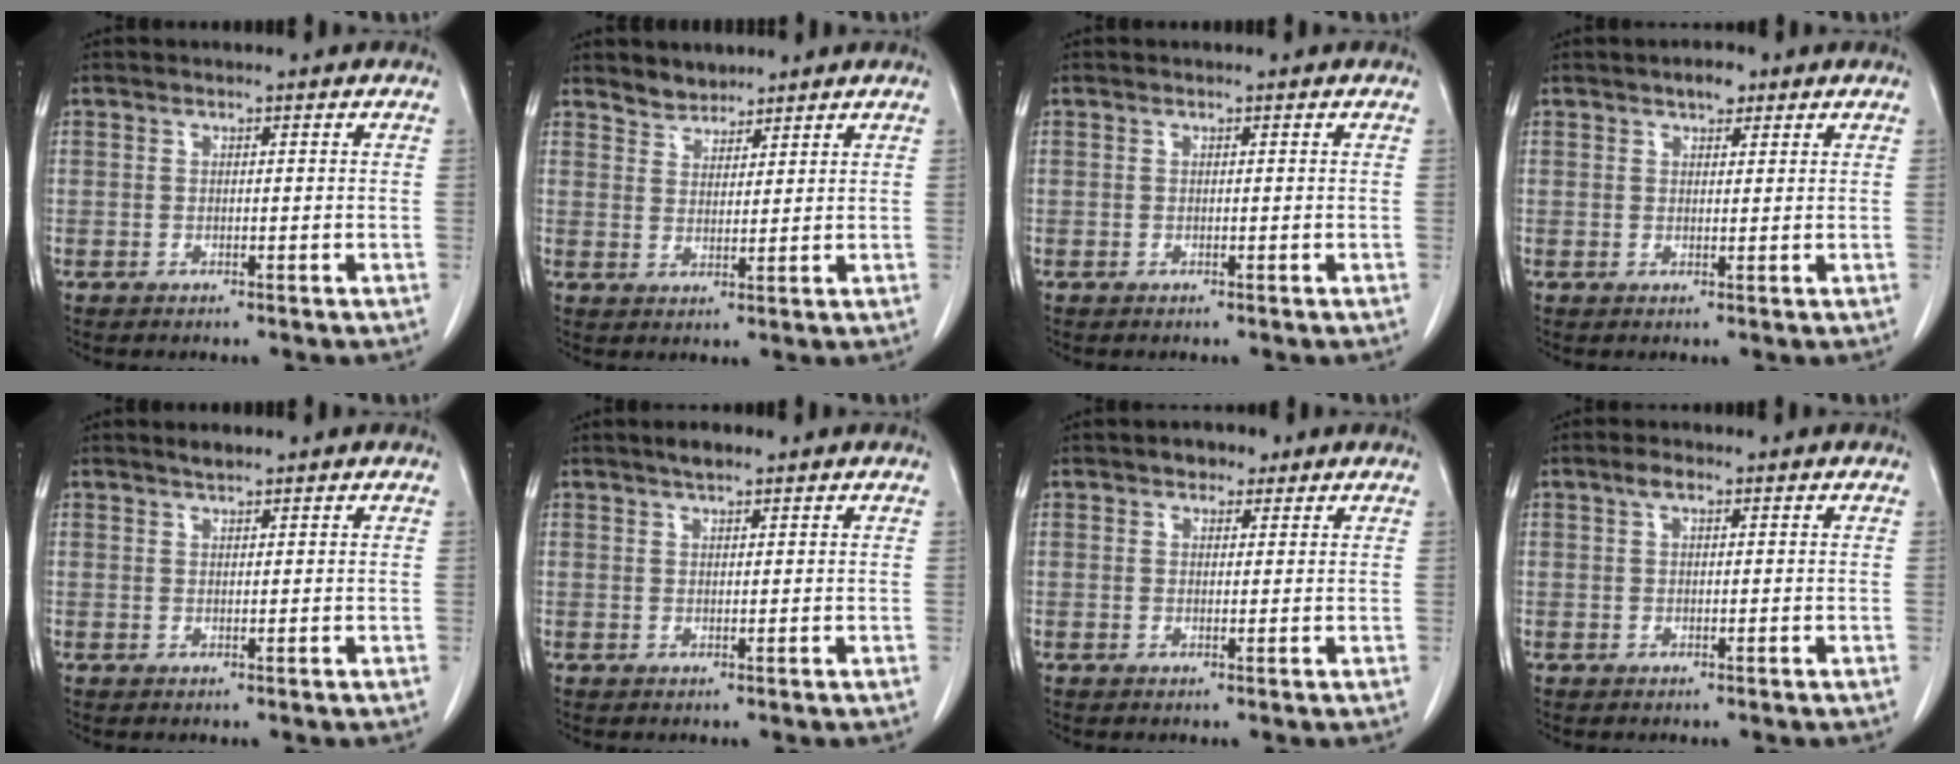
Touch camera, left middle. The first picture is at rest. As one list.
[{"total": 3.1, "force": [2.8, 1.3, 0.0], "torque": [0.001, 0.007, 0.050]}, {"total": 0.0}, {"total": 2.4, "force": [1.6, 1.2, 1.3], "torque": [-0.022, 0.004, 0.023]}, {"total": 1.3, "force": [1.2, 0.2, 0.6], "torque": [-0.019, 0.004, 0.023]}, {"total": 2.2, "force": [1.7, 0.6, 1.3], "torque": [-0.029, 0.008, 0.028]}, {"total": 2.4, "force": [1.5, 1.5, 1.1], "torque": [-0.018, 0.009, 0.020]}, {"total": 1.6, "force": [0.8, 0.7, 1.2], "torque": [-0.025, 0.010, 0.014]}]